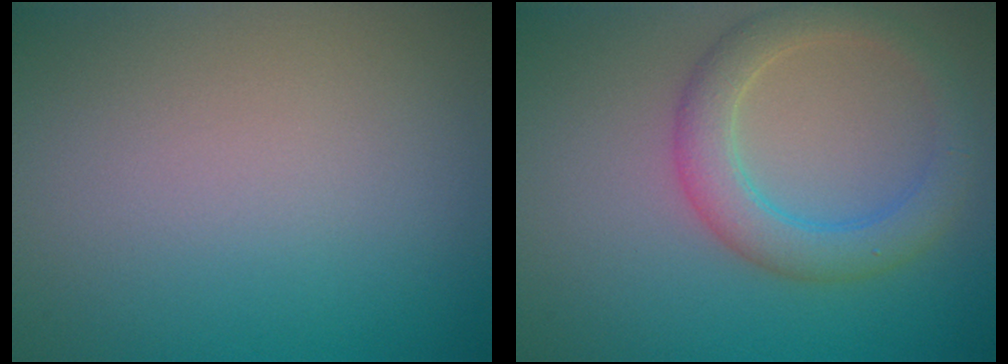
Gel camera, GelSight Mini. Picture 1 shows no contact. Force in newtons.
{"total": 4.2, "press": 4.1, "slide": 0.3}